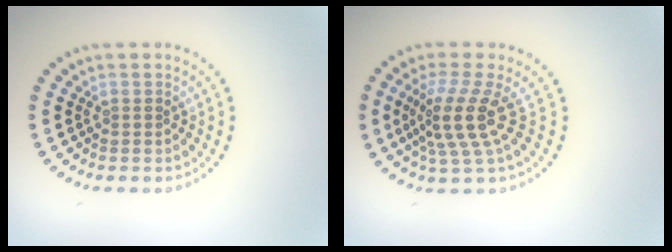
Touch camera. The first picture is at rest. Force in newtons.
{"total": 4.2, "press": 3.0, "slide": 2.9}